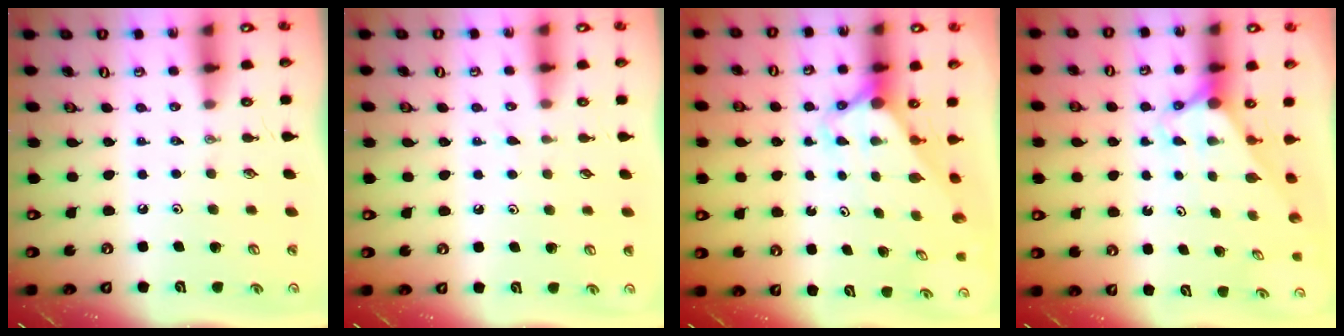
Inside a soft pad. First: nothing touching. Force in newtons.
{"total": 6.1, "press": 6.0, "slide": 0.7}
{"total": 3.0, "press": 3.0, "slide": 0.3}
{"total": 2.8, "press": 2.8, "slide": 0.0}